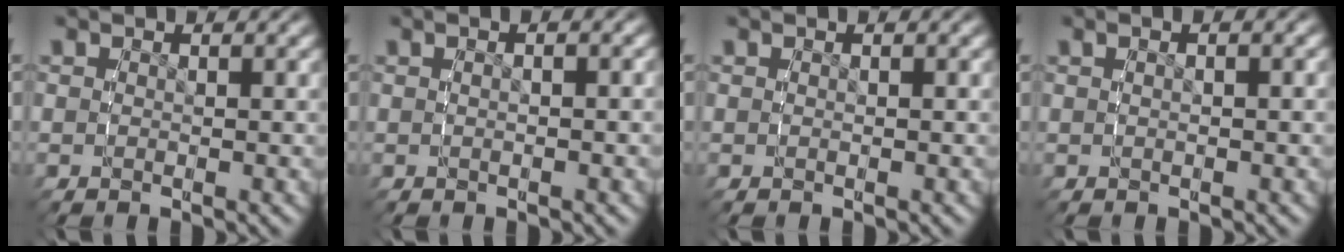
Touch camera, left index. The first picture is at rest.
{"total": 1.2, "force": [0.0, 0.0, 1.2], "torque": [-0.017, 0.004, 0.001]}
{"total": 0.0}
{"total": 1.1, "force": [0.2, 0.1, 1.1], "torque": [-0.013, 0.006, 0.005]}